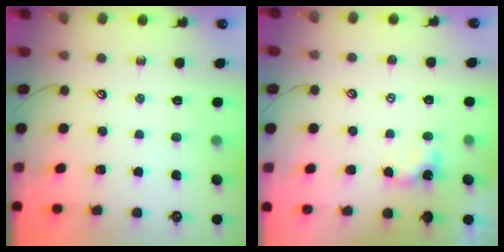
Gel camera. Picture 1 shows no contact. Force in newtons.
{"total": 0.8, "press": 0.8, "slide": 0.1}